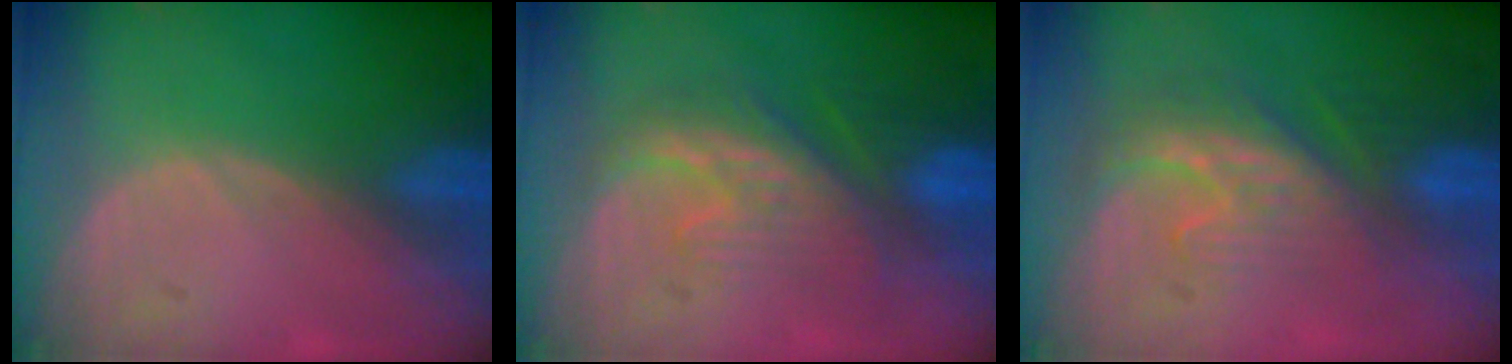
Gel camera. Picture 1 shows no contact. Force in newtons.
{"total": 8.2, "press": 7.9, "slide": 1.8}
{"total": 8.6, "press": 7.3, "slide": 4.6}